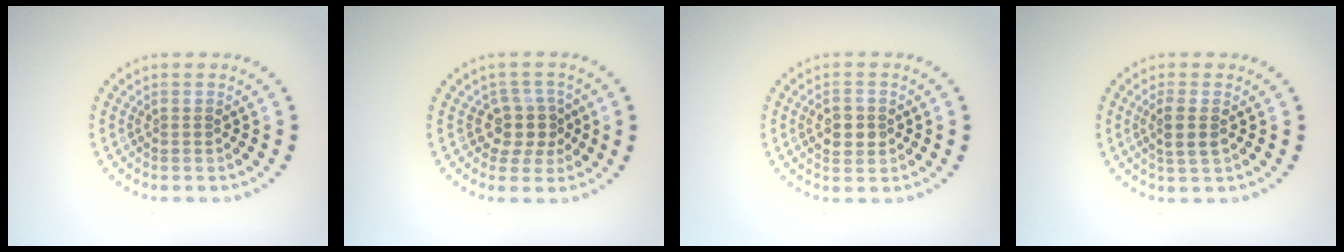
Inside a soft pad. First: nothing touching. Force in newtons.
{"total": 2.8, "press": 2.3, "slide": 1.7}
{"total": 2.9, "press": 2.9, "slide": 0.1}
{"total": 2.0, "press": 1.7, "slide": 1.0}